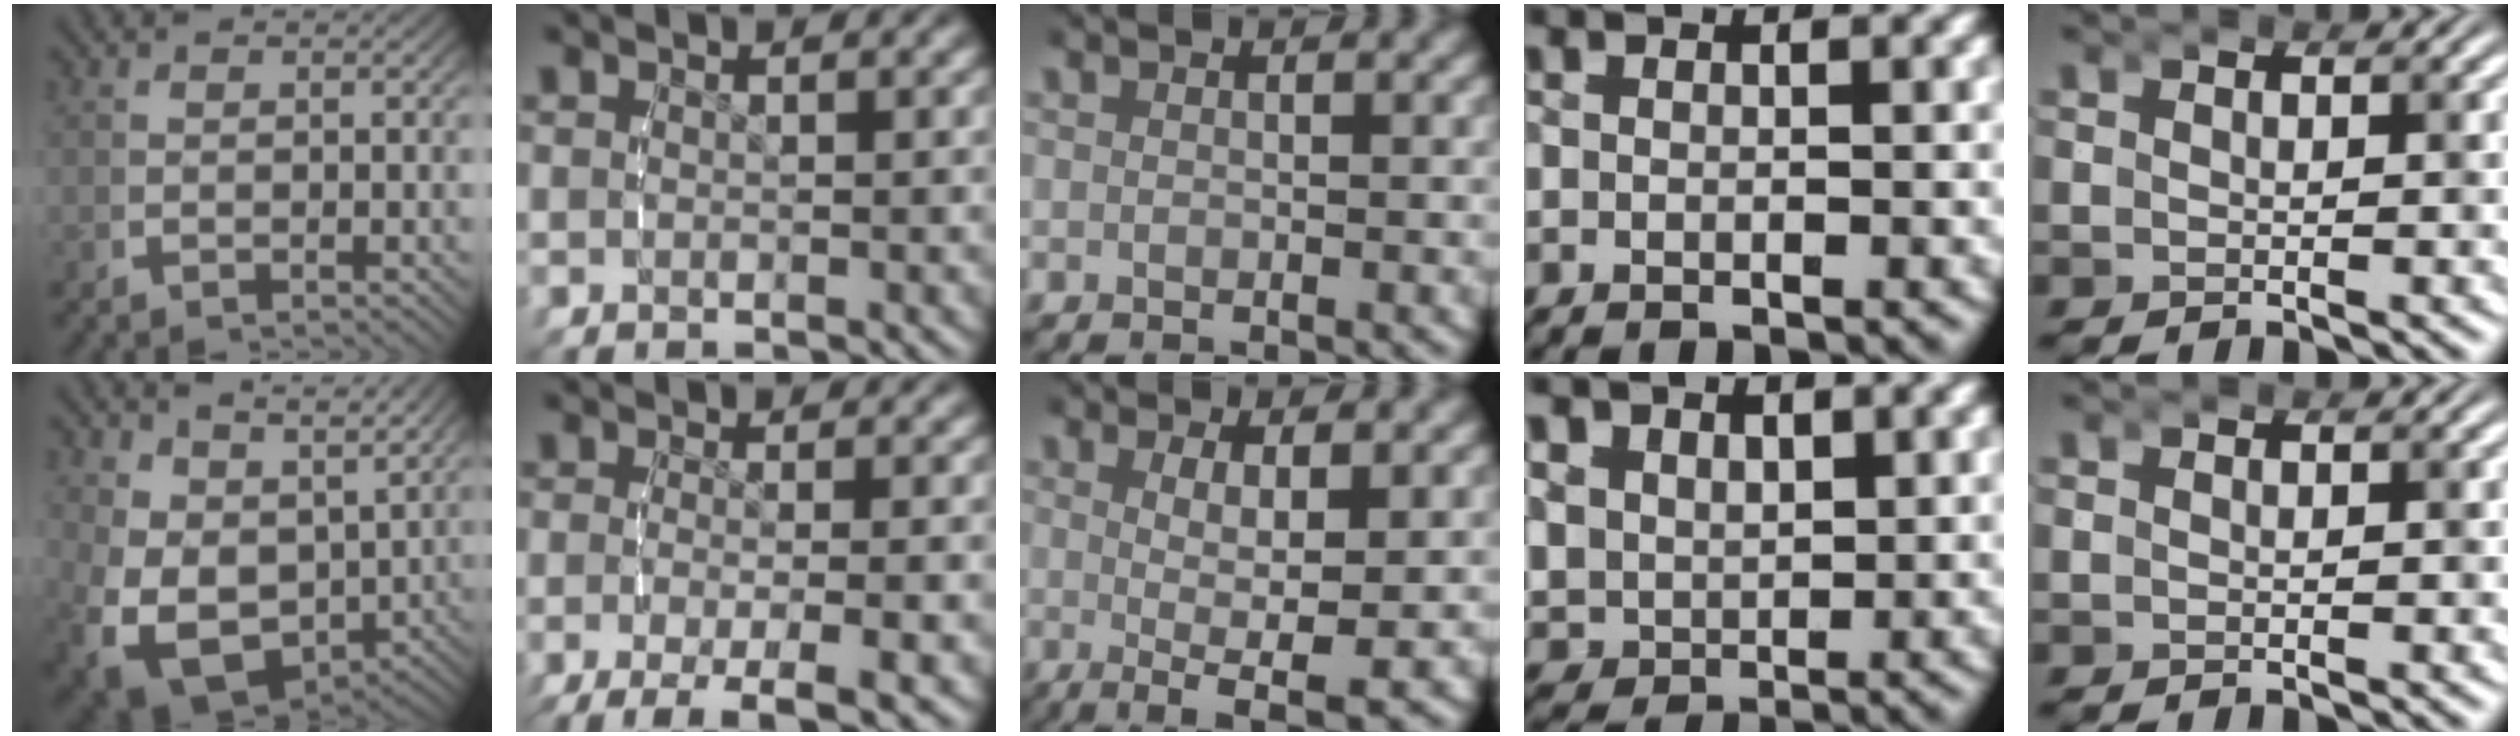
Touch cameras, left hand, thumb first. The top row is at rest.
{"thumb": {"total": 9.8, "force": [-2.1, 6.6, 6.8], "torque": [-0.166, -0.068, -0.007]}, "index": {"total": 6.7, "force": [-4.5, 2.1, 4.5], "torque": [-0.082, -0.031, -0.053]}, "middle": {"total": 5.7, "force": [-2.3, 1.3, 5.0], "torque": [-0.084, -0.029, -0.022]}, "ring": {"total": 7.9, "force": [-0.9, 7.5, 2.5], "torque": [-0.107, -0.060, -0.003]}}